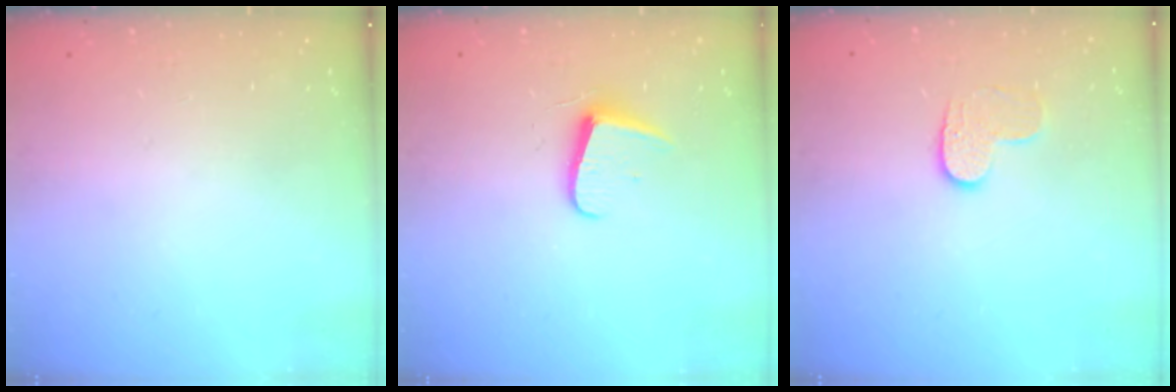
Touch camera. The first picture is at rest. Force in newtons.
{"total": 6.8, "press": 6.8, "slide": 0.7}
{"total": 6.2, "press": 6.2, "slide": 0.3}